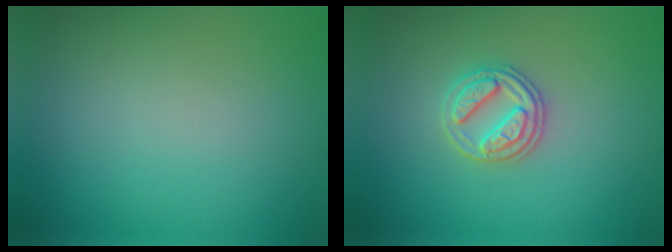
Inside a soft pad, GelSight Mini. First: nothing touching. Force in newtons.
{"total": 2.8, "press": 2.7, "slide": 0.8}